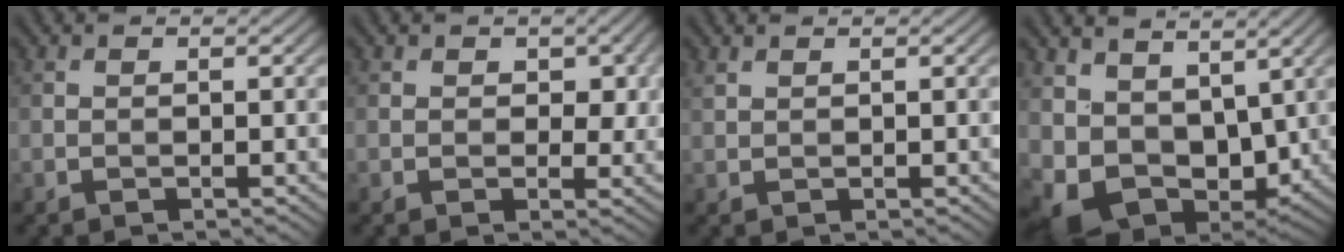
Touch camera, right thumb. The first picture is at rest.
{"total": 3.0, "force": [0.8, 2.1, 1.9], "torque": [-0.032, -0.006, 0.007]}
{"total": 0.8, "force": [0.7, 0.2, 0.3], "torque": [-0.014, 0.003, 0.019]}
{"total": 9.9, "force": [3.1, 6.6, 6.6], "torque": [-0.161, -0.021, 0.071]}